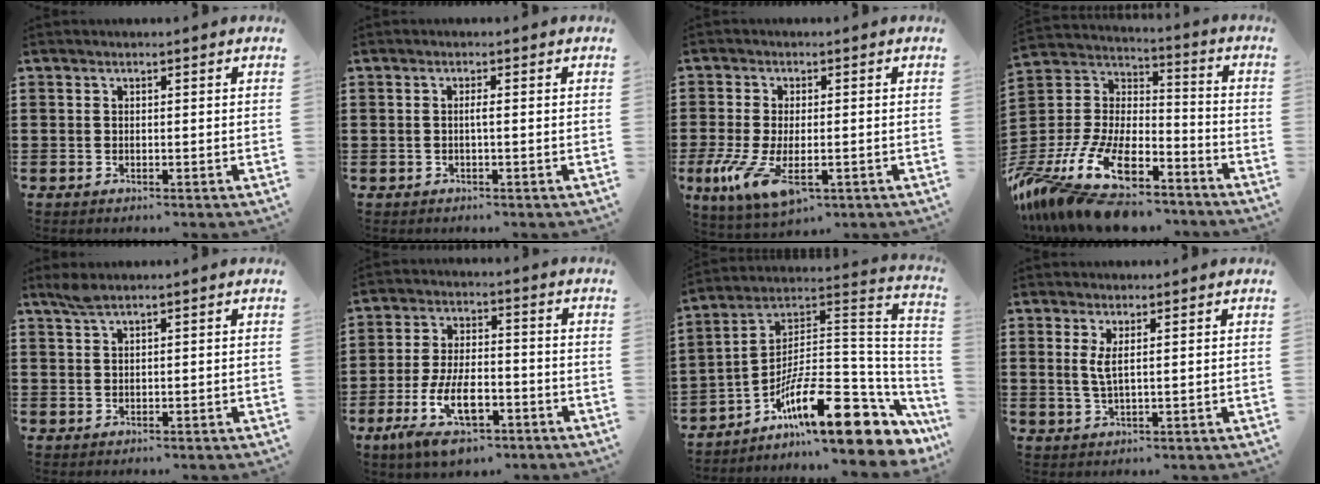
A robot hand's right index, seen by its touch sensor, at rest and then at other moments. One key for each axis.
{"total": 0.9, "fx": -0.2, "fy": -0.1, "fz": 0.9, "tx": -0.017, "ty": -0.005, "tz": -0.003}
{"total": 7.6, "fx": -2.7, "fy": 2.7, "fz": 6.5, "tx": -0.151, "ty": -0.023, "tz": -0.050}
{"total": 15.5, "fx": -11.8, "fy": 5.2, "fz": 8.6, "tx": -0.201, "ty": 0.018, "tz": -0.220}
{"total": 1.5, "fx": 1.1, "fy": 0.2, "fz": 1.0, "tx": -0.023, "ty": -0.001, "tz": 0.021}
{"total": 10.8, "fx": -5.3, "fy": 4.6, "fz": 8.2, "tx": -0.174, "ty": 0.003, "tz": -0.097}
{"total": 16.7, "fx": -10.0, "fy": 4.4, "fz": 12.6, "tx": -0.210, "ty": 0.012, "tz": -0.172}
{"total": 2.5, "fx": 0.8, "fy": 0.3, "fz": 2.3, "tx": -0.049, "ty": 0.000, "tz": 0.013}